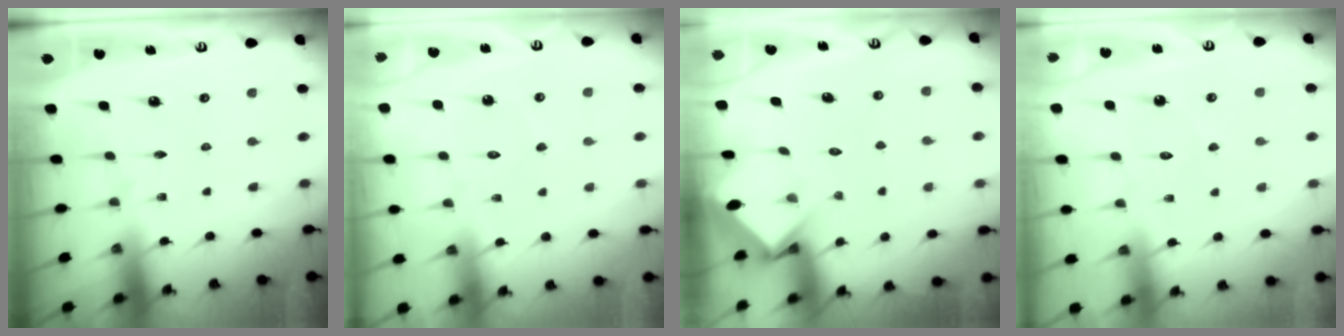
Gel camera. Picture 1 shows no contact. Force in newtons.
{"total": 3.3, "press": 3.3, "slide": 0.3}
{"total": 3.4, "press": 3.4, "slide": 0.3}
{"total": 3.3, "press": 3.3, "slide": 0.3}